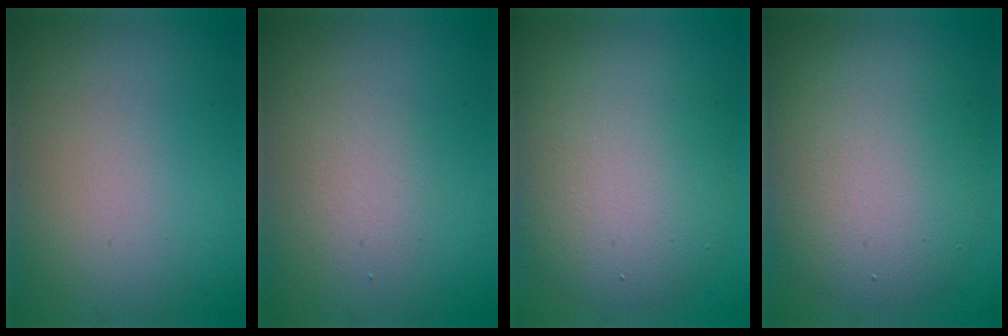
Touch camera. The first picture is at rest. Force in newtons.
{"total": 1.6, "press": 1.6, "slide": 0.3}
{"total": 7.5, "press": 7.5, "slide": 0.3}
{"total": 7.8, "press": 7.8, "slide": 0.3}